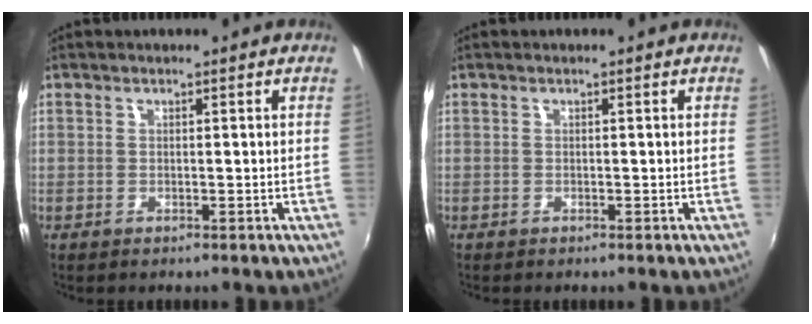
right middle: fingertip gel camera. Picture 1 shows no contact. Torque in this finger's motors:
{"motor_torque": [0.49, -0.53, 0.18, 0.06]}